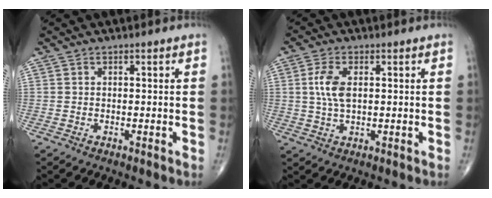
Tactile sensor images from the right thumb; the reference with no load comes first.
{"total": 5.8, "force": [1.0, 2.7, 5.1], "torque": [-0.117, 0.000, 0.019]}